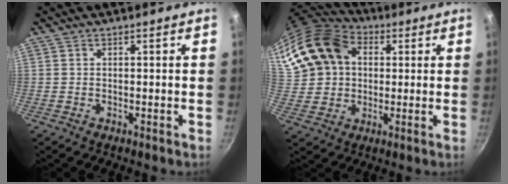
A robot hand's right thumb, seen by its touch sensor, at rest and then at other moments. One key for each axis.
{"total": 19.1, "fx": 5.3, "fy": 15.0, "fz": 10.7, "tx": -0.209, "ty": 0.027, "tz": 0.098}